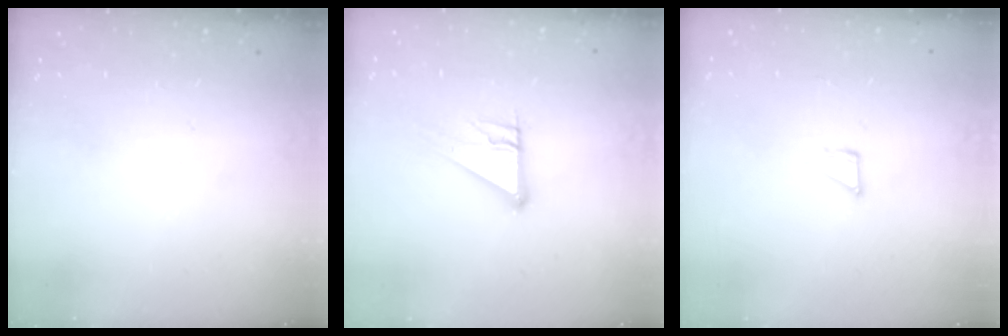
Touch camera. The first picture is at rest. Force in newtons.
{"total": 10.2, "press": 10.2, "slide": 1.0}
{"total": 2.6, "press": 2.6, "slide": 0.1}